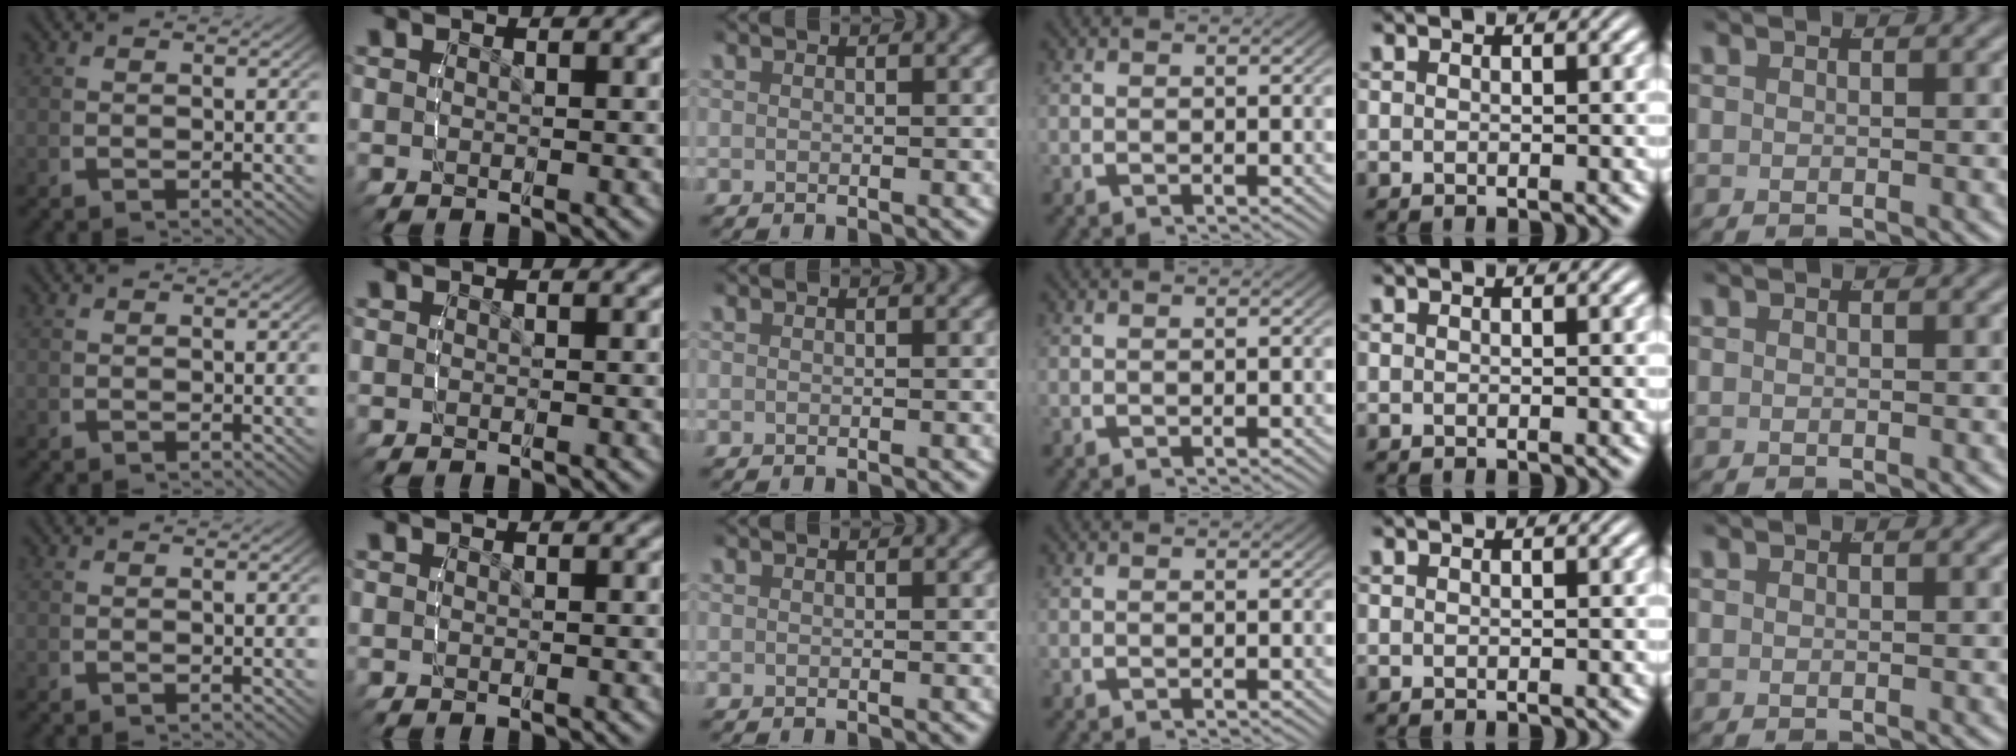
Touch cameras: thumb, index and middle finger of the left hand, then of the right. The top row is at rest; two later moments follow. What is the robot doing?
{"motion": "lift_and_place", "object": "cubes"}